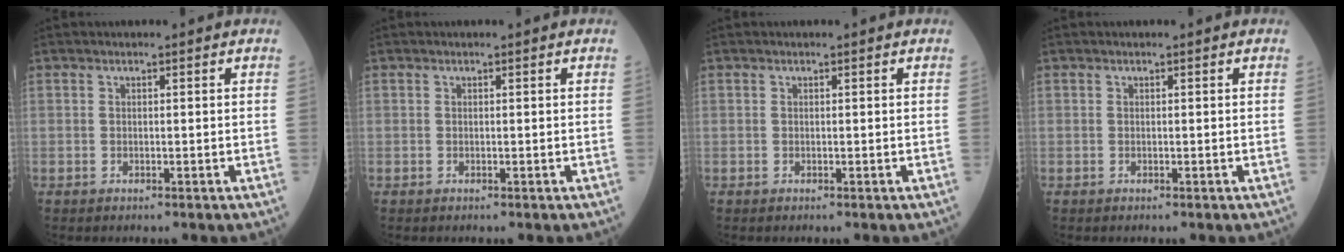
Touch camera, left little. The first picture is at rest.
{"total": 0.0}
{"total": 0.0}
{"total": 0.0}